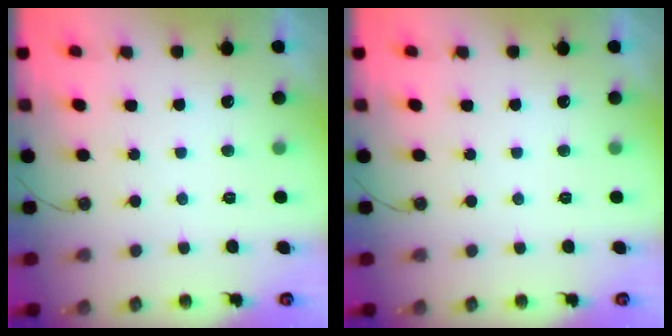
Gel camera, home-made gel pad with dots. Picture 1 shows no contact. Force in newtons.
{"total": 0.0}